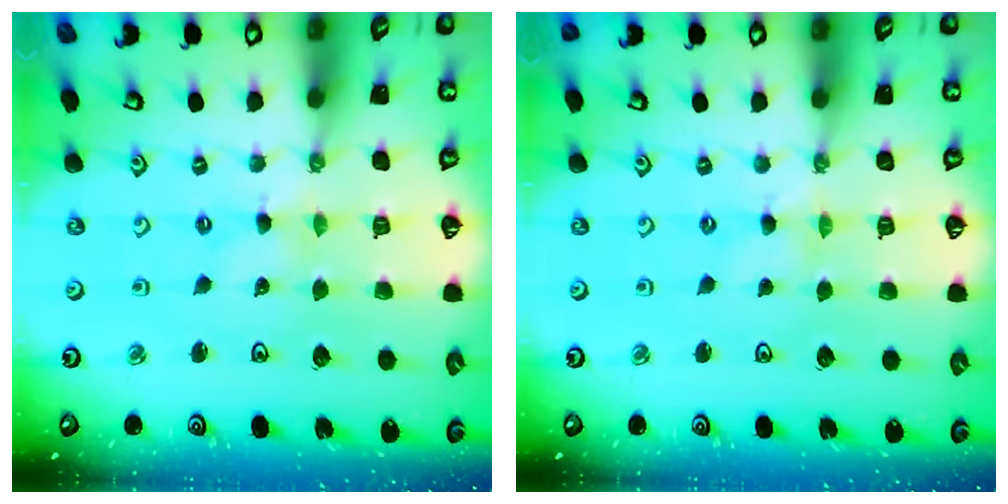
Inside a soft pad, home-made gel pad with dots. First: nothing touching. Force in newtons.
{"total": 0.0}